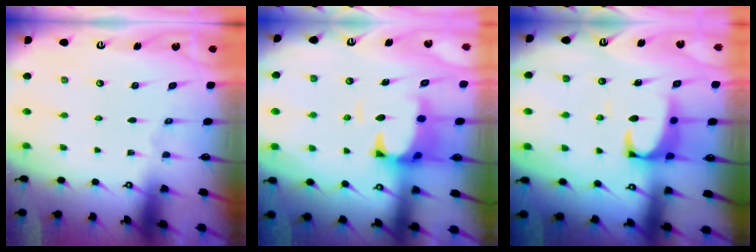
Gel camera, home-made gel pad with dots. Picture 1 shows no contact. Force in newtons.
{"total": 2.8, "press": 2.5, "slide": 1.1}
{"total": 2.6, "press": 2.3, "slide": 1.0}